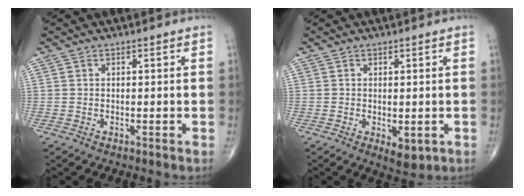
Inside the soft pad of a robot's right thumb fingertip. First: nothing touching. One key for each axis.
{"total": 3.7, "fx": -1.0, "fy": 1.9, "fz": 3.0, "tx": -0.035, "ty": -0.007, "tz": -0.003}